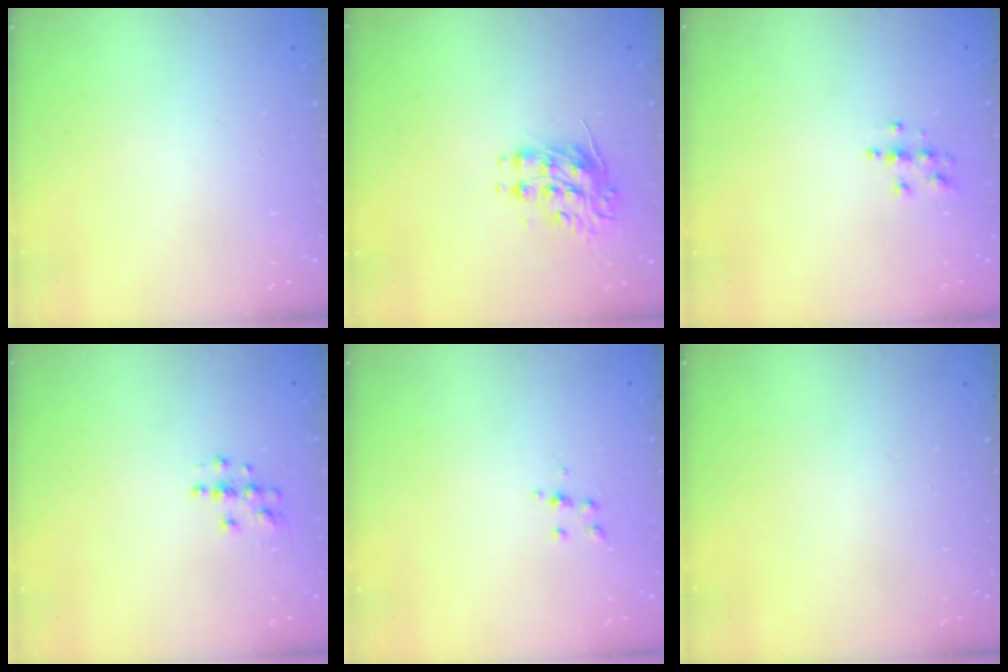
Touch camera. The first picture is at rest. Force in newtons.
{"total": 8.7, "press": 8.7, "slide": 0.3}
{"total": 3.9, "press": 3.9, "slide": 0.1}
{"total": 3.8, "press": 3.8, "slide": 0.2}
{"total": 3.8, "press": 3.6, "slide": 0.9}
{"total": 0.0}